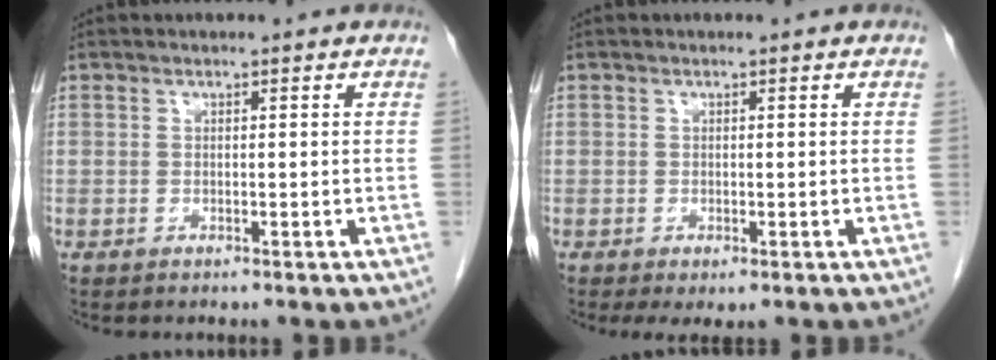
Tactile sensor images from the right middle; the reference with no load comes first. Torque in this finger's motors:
{"motor_torque": [0.42, -0.21, -0.10, -0.01]}